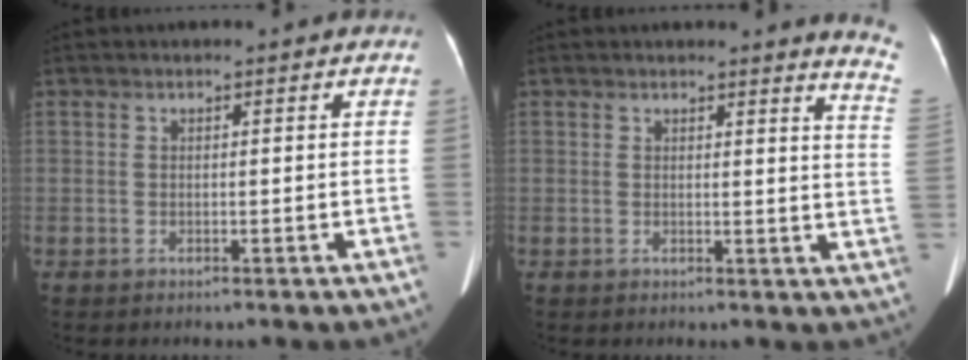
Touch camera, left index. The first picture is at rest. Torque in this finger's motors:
{"motor_torque": [-0.19, -0.53, 0.00, 0.05]}